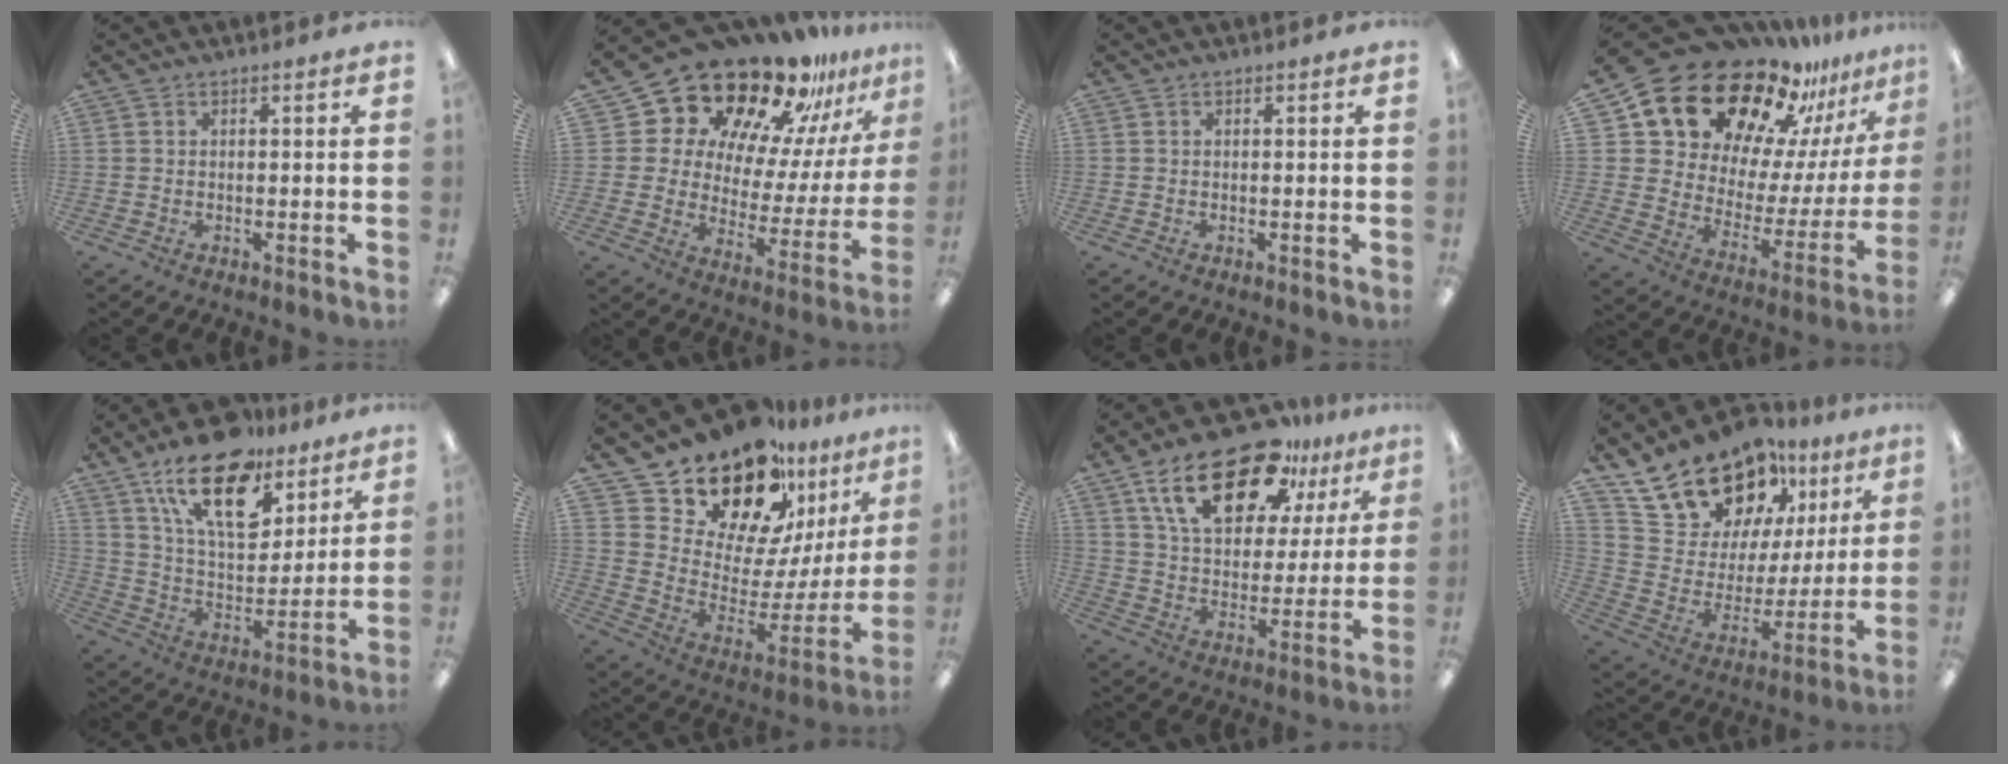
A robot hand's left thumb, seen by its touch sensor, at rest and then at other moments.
{"total": 22.1, "force": [18.8, 9.5, 6.7], "torque": [-0.113, -0.160, 0.337]}
{"total": 0.0}
{"total": 22.1, "force": [18.0, 10.3, 7.8], "torque": [-0.143, -0.142, 0.333]}
{"total": 20.9, "force": [13.2, 10.1, 12.6], "torque": [-0.210, -0.064, 0.230]}
{"total": 22.1, "force": [18.6, 8.8, 8.1], "torque": [-0.142, -0.144, 0.329]}
{"total": 23.2, "force": [14.2, 11.2, 14.5], "torque": [-0.243, -0.062, 0.246]}
{"total": 21.1, "force": [16.1, 11.2, 7.7], "torque": [-0.148, -0.097, 0.310]}